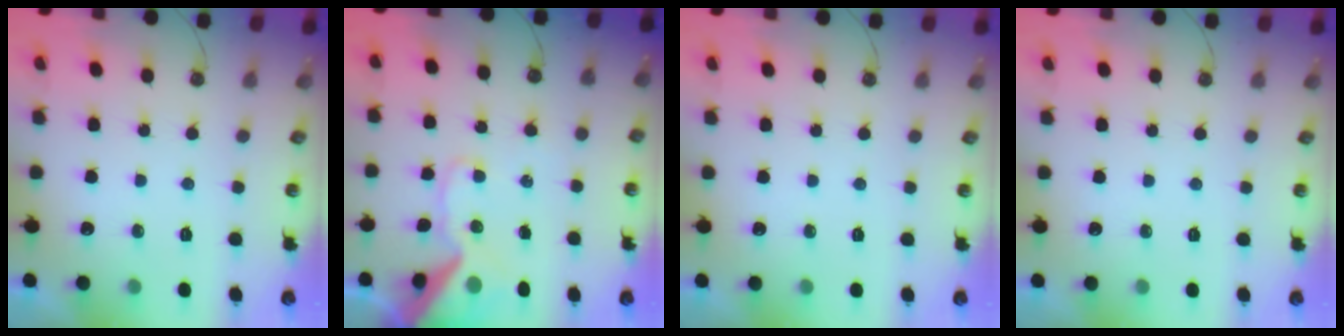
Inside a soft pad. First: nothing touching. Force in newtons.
{"total": 14.8, "press": 14.6, "slide": 2.2}
{"total": 0.0}
{"total": 0.0}